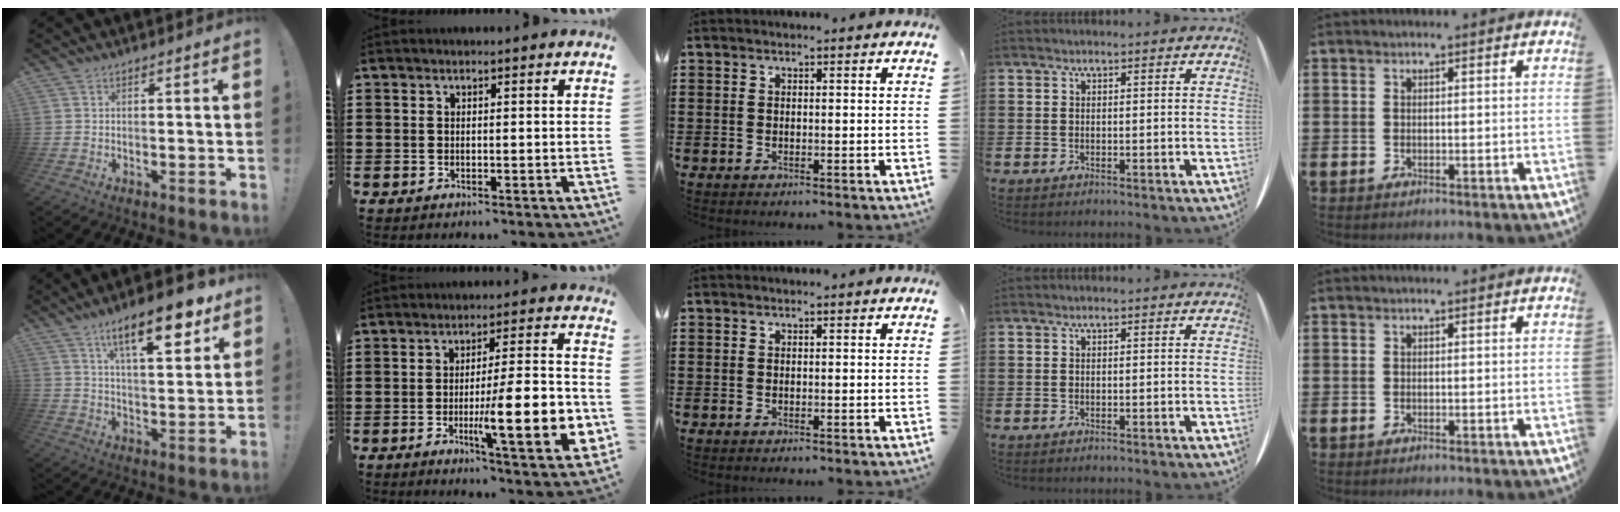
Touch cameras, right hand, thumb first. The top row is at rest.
{"thumb": {"total": 16.2, "force": [9.1, 4.9, 12.5], "torque": [-0.191, -0.040, 0.141]}, "index": {"total": 14.4, "force": [-3.6, 3.2, 13.5], "torque": [-0.206, -0.011, -0.060]}}